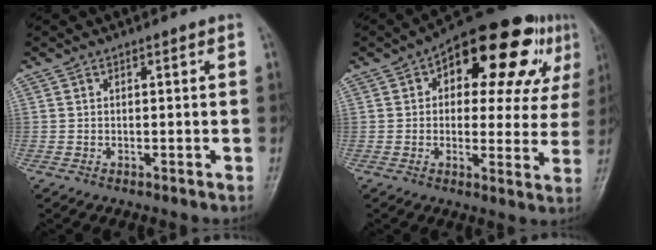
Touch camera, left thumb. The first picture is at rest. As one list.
[{"total": 20.2, "force": [8.0, 10.2, 15.4], "torque": [-0.154, 0.015, 0.103]}]